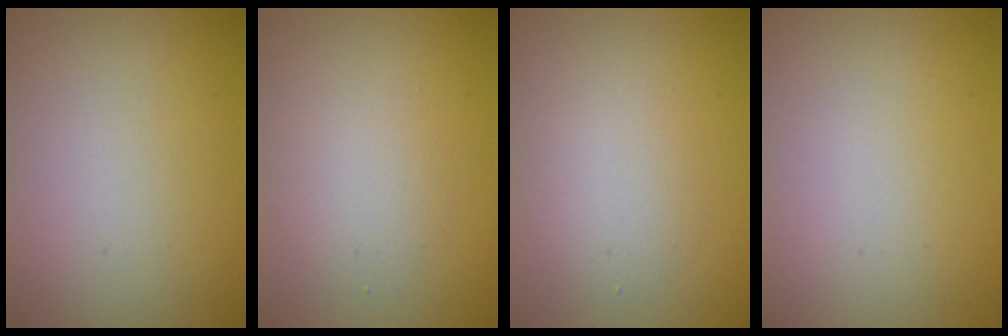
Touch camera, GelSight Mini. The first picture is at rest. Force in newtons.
{"total": 2.4, "press": 2.4, "slide": 0.3}
{"total": 2.6, "press": 2.6, "slide": 0.2}
{"total": 0.0}